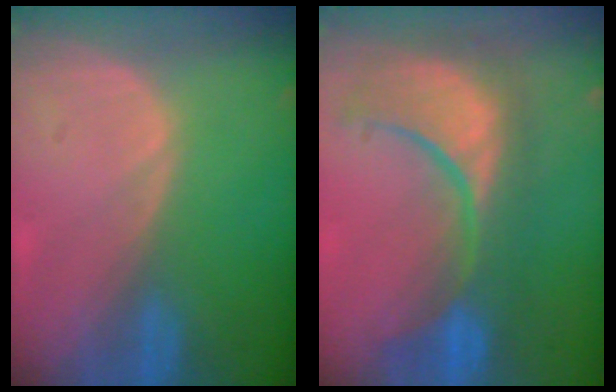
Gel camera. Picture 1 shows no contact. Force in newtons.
{"total": 11.9, "press": 10.8, "slide": 4.8}